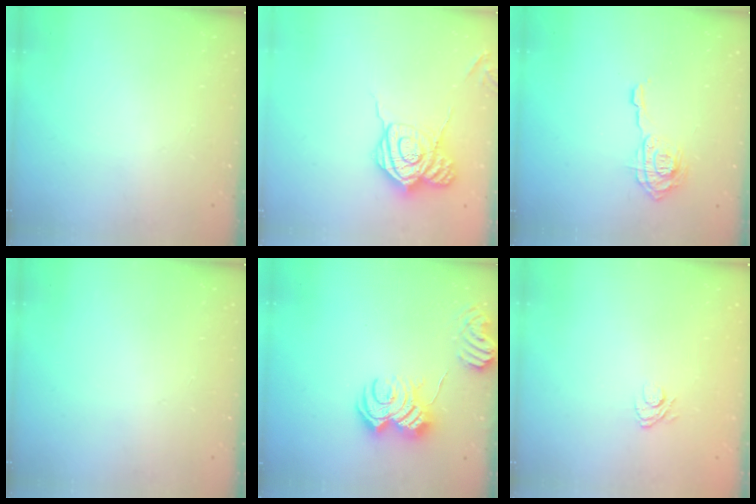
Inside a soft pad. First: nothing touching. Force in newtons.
{"total": 14.2, "press": 14.1, "slide": 0.8}
{"total": 10.3, "press": 10.3, "slide": 1.0}
{"total": 0.0}
{"total": 11.9, "press": 11.9, "slide": 0.7}
{"total": 6.1, "press": 5.9, "slide": 1.3}